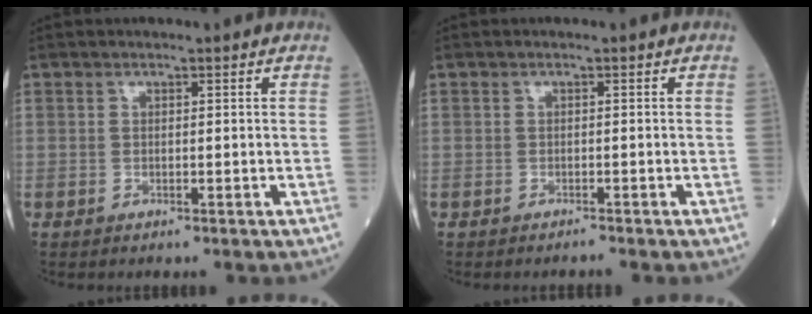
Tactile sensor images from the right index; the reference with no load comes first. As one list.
[{"total": 0.6, "force": [-0.6, -0.2, 0.1], "torque": [-0.009, -0.001, -0.006]}]